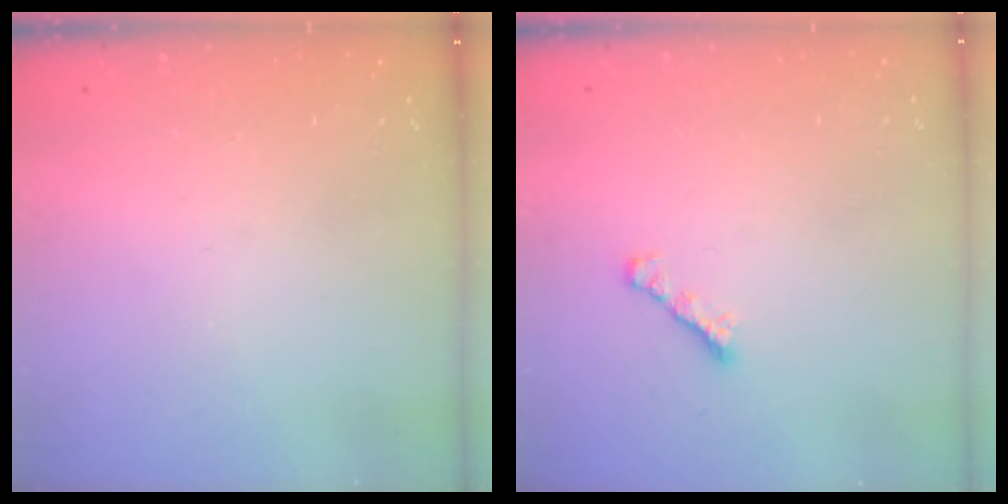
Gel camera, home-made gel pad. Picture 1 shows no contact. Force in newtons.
{"total": 1.8, "press": 1.7, "slide": 0.6}